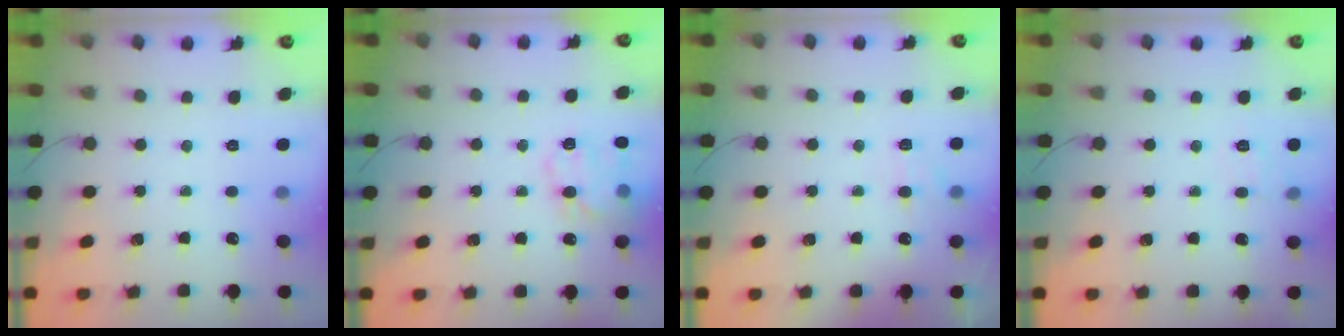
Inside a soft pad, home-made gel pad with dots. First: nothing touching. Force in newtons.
{"total": 15.0, "press": 14.9, "slide": 2.2}
{"total": 7.3, "press": 7.1, "slide": 1.5}
{"total": 5.8, "press": 5.7, "slide": 1.3}